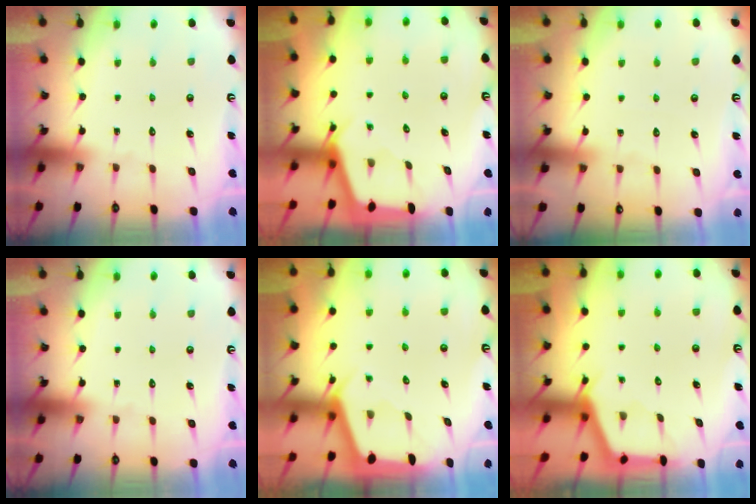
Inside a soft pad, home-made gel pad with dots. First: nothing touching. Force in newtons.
{"total": 2.6, "press": 2.6, "slide": 0.3}
{"total": 2.9, "press": 2.9, "slide": 0.5}
{"total": 0.0}
{"total": 2.1, "press": 2.0, "slide": 0.3}
{"total": 2.9, "press": 2.9, "slide": 0.3}